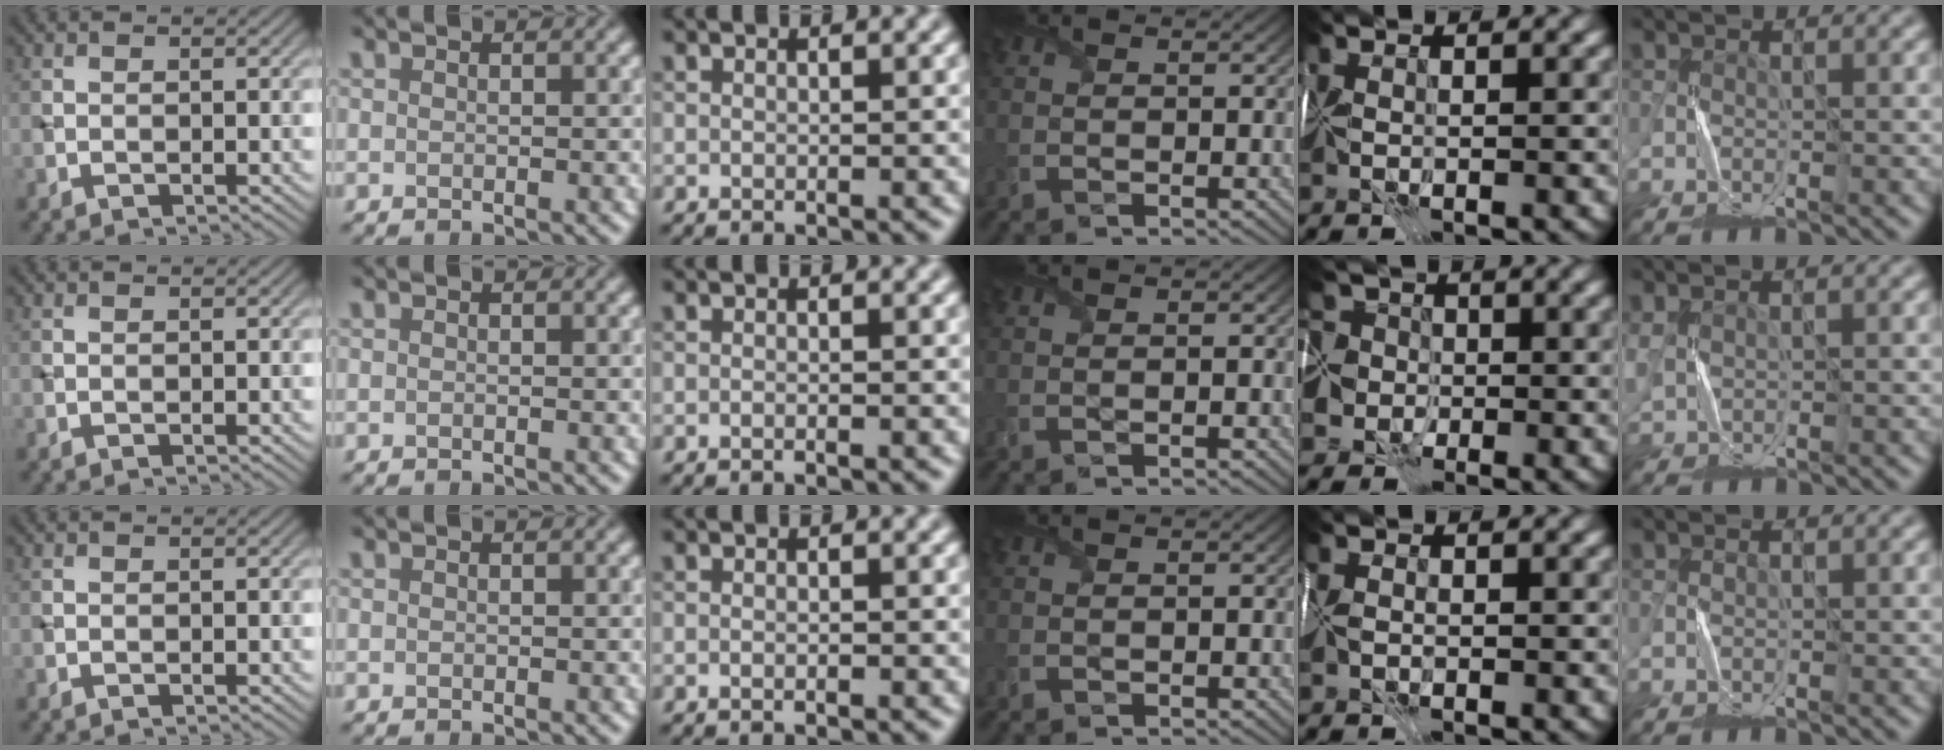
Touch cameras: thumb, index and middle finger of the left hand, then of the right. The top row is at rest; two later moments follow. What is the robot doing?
{"motion": "fold", "object": "map"}